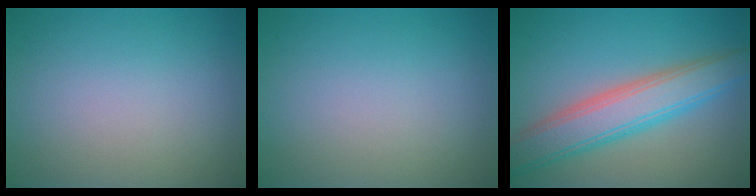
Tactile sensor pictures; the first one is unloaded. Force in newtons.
{"total": 0.0}
{"total": 6.3, "press": 6.3, "slide": 0.3}